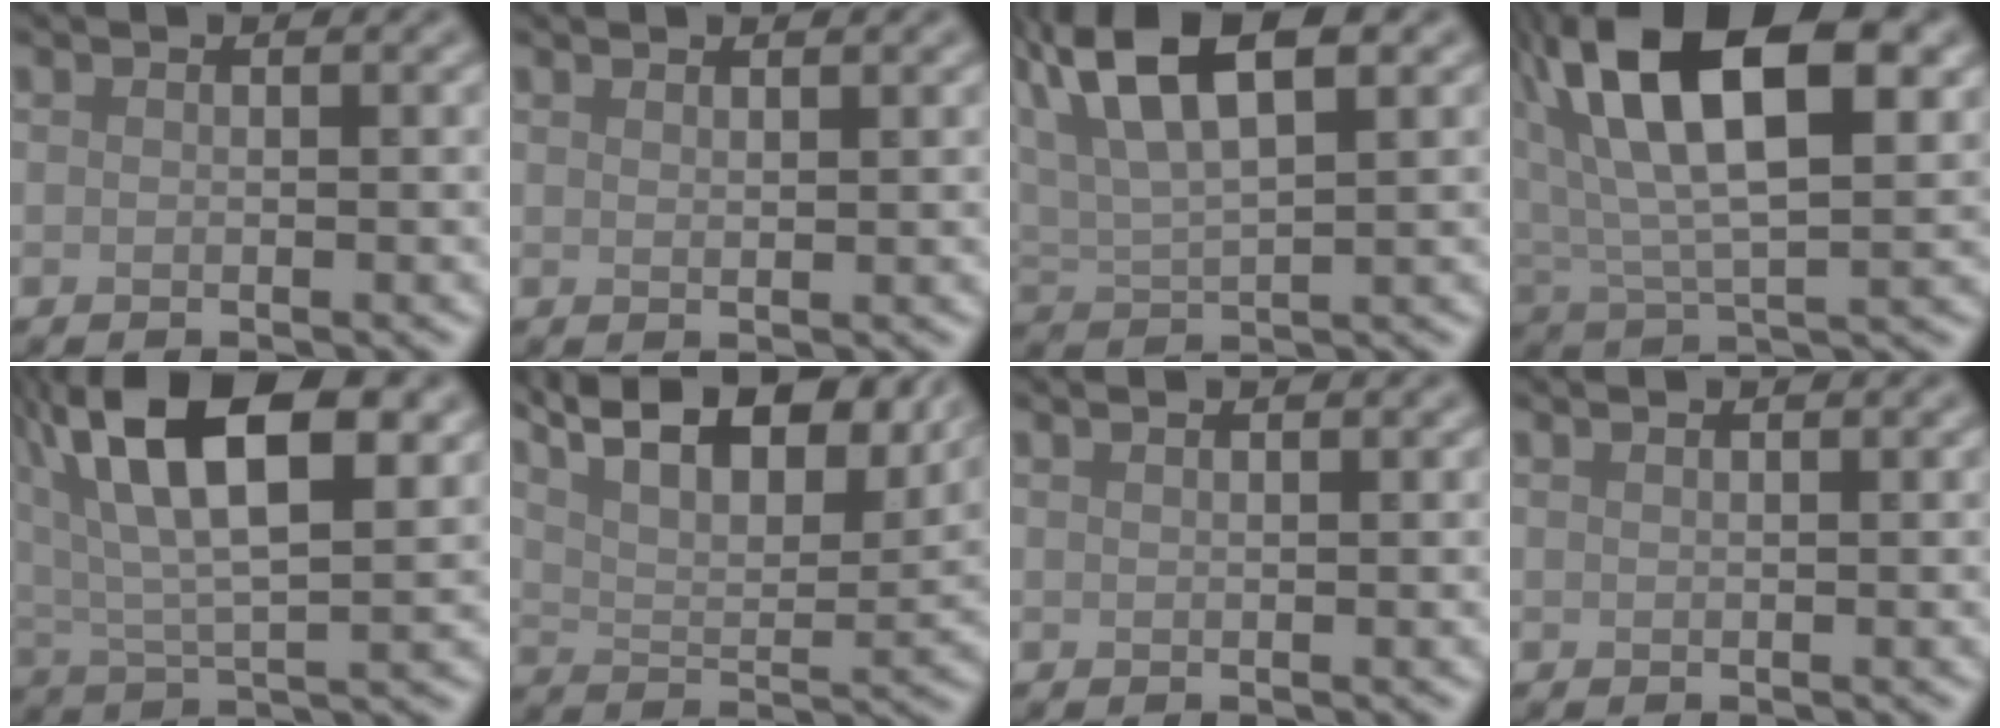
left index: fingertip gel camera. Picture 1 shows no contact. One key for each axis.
{"total": 1.0, "fx": 0.8, "fy": 0.2, "fz": 0.6, "tx": -0.004, "ty": 0.001, "tz": 0.010}
{"total": 9.8, "fx": 5.1, "fy": 3.9, "fz": 7.4, "tx": -0.143, "ty": 0.026, "tz": 0.087}
{"total": 14.0, "fx": 5.7, "fy": 6.2, "fz": 11.2, "tx": -0.198, "ty": 0.019, "tz": 0.095}
{"total": 15.1, "fx": 6.9, "fy": 6.3, "fz": 11.8, "tx": -0.212, "ty": 0.033, "tz": 0.106}
{"total": 16.5, "fx": 11.3, "fy": 5.8, "fz": 10.6, "tx": -0.173, "ty": 0.040, "tz": 0.141}
{"total": 1.7, "fx": 1.2, "fy": 0.6, "fz": 1.0, "tx": -0.002, "ty": -0.003, "tz": 0.002}
{"total": 1.4, "fx": 1.0, "fy": 0.5, "fz": 0.8, "tx": -0.001, "ty": -0.005, "tz": 0.004}